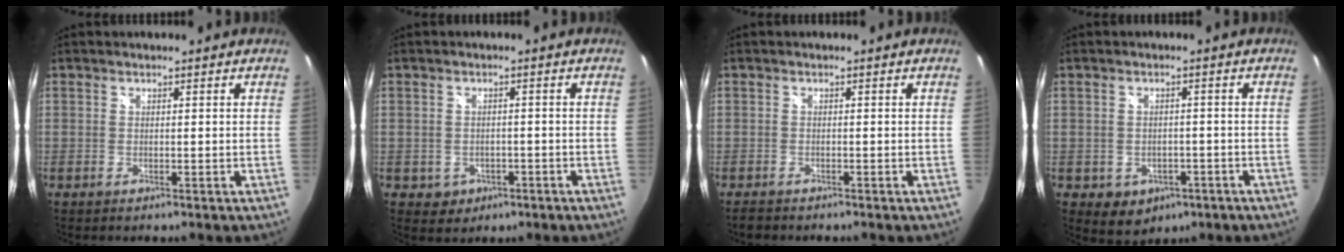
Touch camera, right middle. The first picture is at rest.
{"total": 4.5, "force": [-1.5, 4.0, 1.5], "torque": [-0.044, 0.001, -0.008]}
{"total": 1.8, "force": [-1.7, 0.5, 0.4], "torque": [-0.012, -0.009, -0.031]}
{"total": 6.7, "force": [-2.8, 5.4, 2.8], "torque": [-0.066, -0.003, -0.020]}